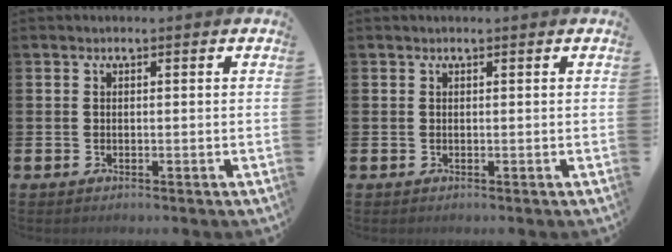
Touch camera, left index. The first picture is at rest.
{"total": 0.0}